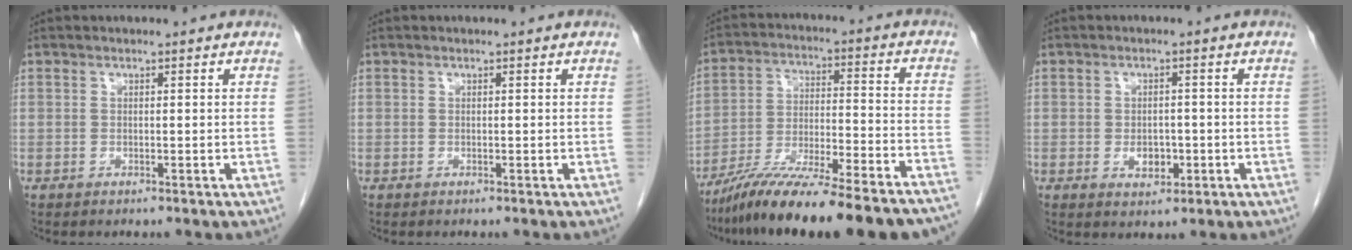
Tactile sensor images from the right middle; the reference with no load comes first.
{"total": 0.0}
{"total": 23.6, "force": [-20.0, 1.2, 12.4], "torque": [-0.155, -0.020, -0.312]}
{"total": 3.1, "force": [-0.8, 2.0, 2.2], "torque": [-0.031, 0.003, -0.006]}